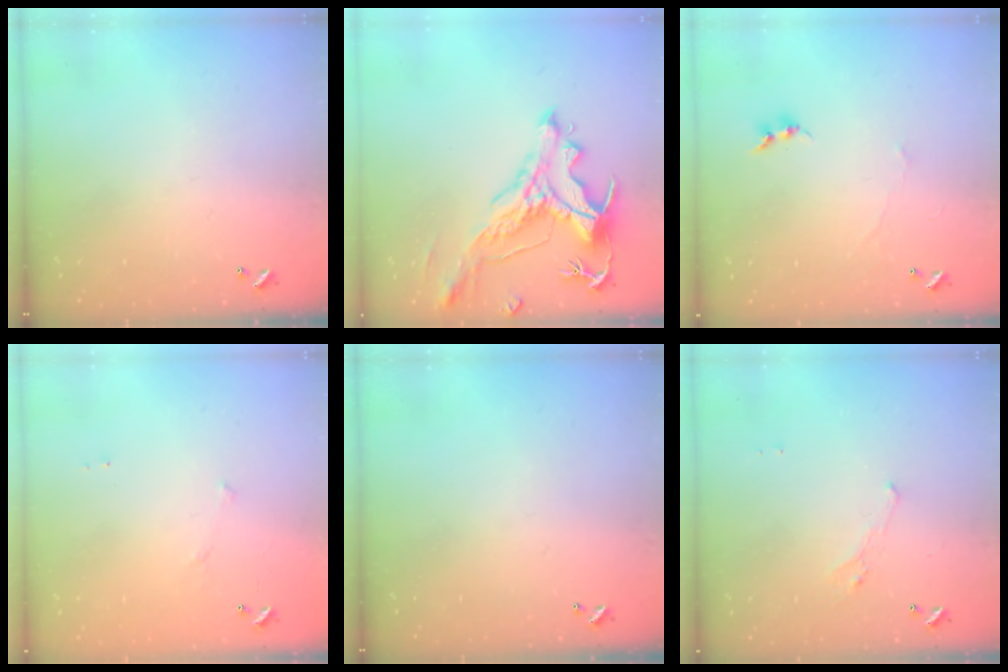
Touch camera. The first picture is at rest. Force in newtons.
{"total": 2.9, "press": 2.6, "slide": 1.5}
{"total": 1.5, "press": 1.4, "slide": 0.5}
{"total": 7.6, "press": 7.5, "slide": 0.6}
{"total": 0.0}
{"total": 0.8, "press": 0.4, "slide": 0.7}